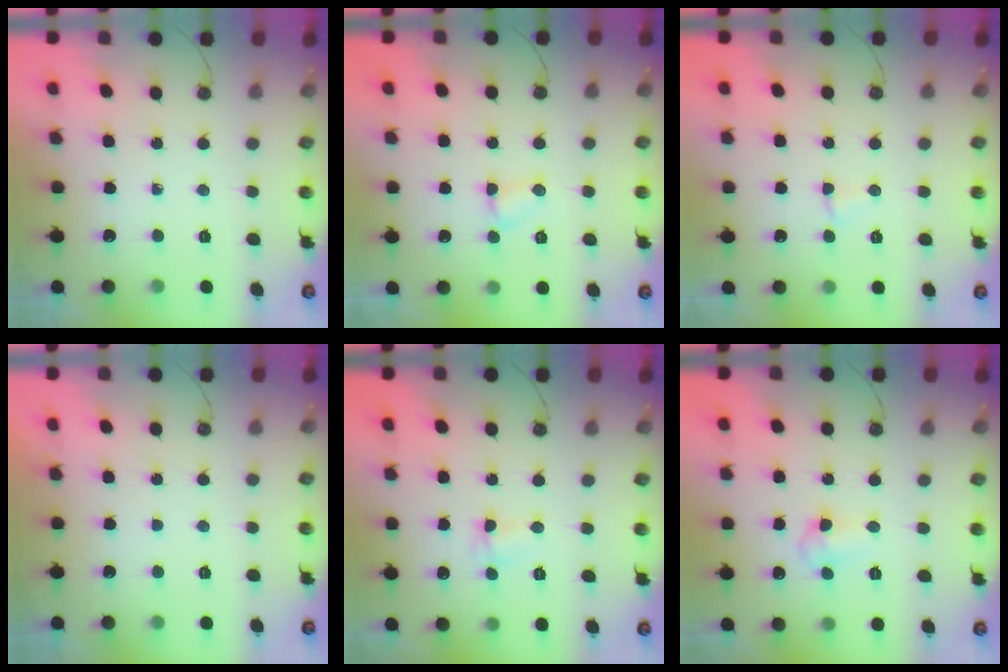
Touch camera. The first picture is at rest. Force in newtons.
{"total": 2.9, "press": 2.9, "slide": 0.3}
{"total": 2.5, "press": 2.5, "slide": 0.4}
{"total": 0.0}
{"total": 3.1, "press": 2.9, "slide": 1.0}
{"total": 4.7, "press": 4.6, "slide": 0.9}